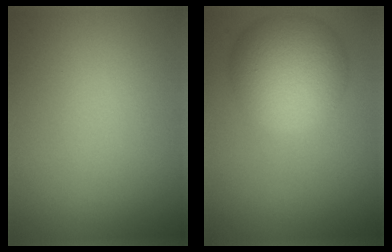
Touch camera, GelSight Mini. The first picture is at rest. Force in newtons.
{"total": 7.6, "press": 7.6, "slide": 0.3}